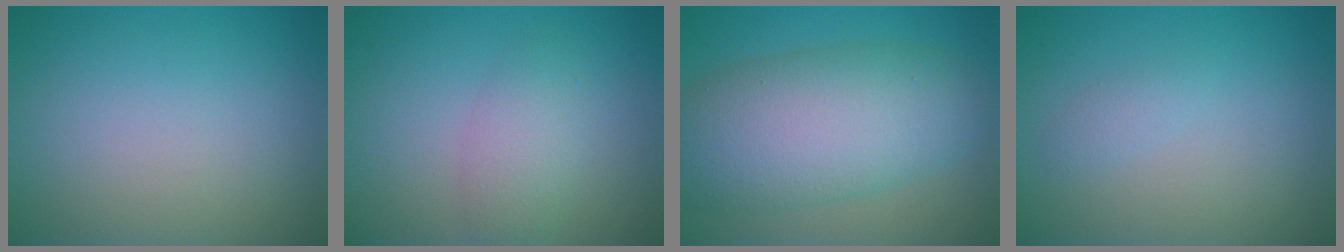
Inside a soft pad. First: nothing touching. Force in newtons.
{"total": 2.7, "press": 2.7, "slide": 0.2}
{"total": 9.6, "press": 9.6, "slide": 0.3}
{"total": 0.8, "press": 0.8, "slide": 0.0}